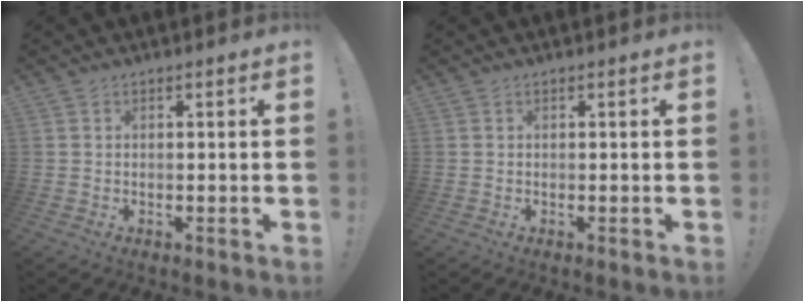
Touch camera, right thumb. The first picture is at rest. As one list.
[{"total": 0.0}]